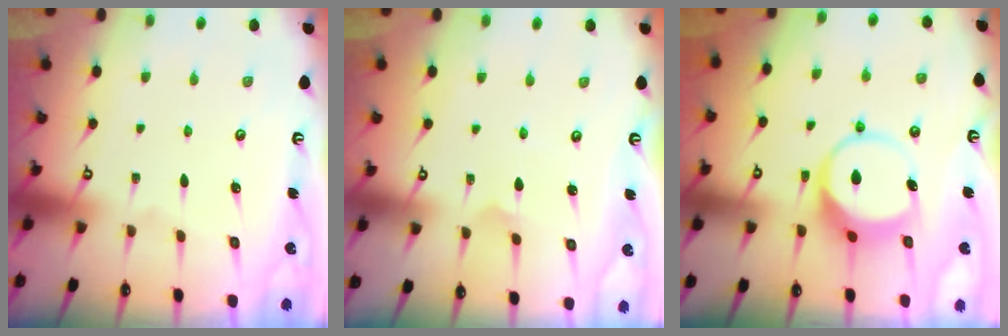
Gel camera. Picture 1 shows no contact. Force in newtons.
{"total": 2.9, "press": 2.9, "slide": 0.2}
{"total": 8.6, "press": 8.6, "slide": 0.6}